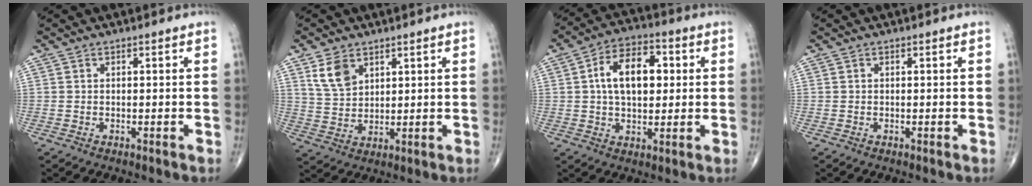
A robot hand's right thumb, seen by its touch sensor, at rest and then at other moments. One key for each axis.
{"total": 6.5, "fx": 3.5, "fy": 4.1, "fz": 3.5, "tx": -0.054, "ty": -0.016, "tz": 0.077}
{"total": 12.6, "fx": 2.1, "fy": 7.4, "fz": 10.0, "tx": -0.148, "ty": 0.014, "tz": 0.029}
{"total": 0.0}